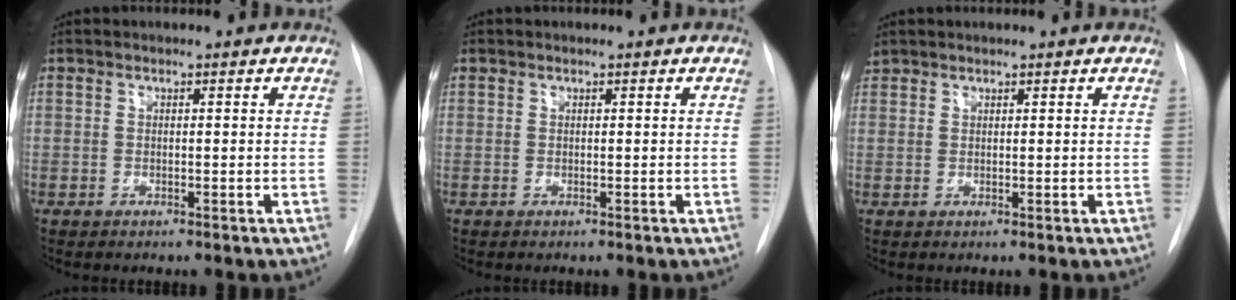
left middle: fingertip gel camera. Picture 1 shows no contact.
{"total": 0.0}
{"total": 1.3, "force": [1.2, 0.6, -0.1], "torque": [0.002, 0.010, 0.023]}